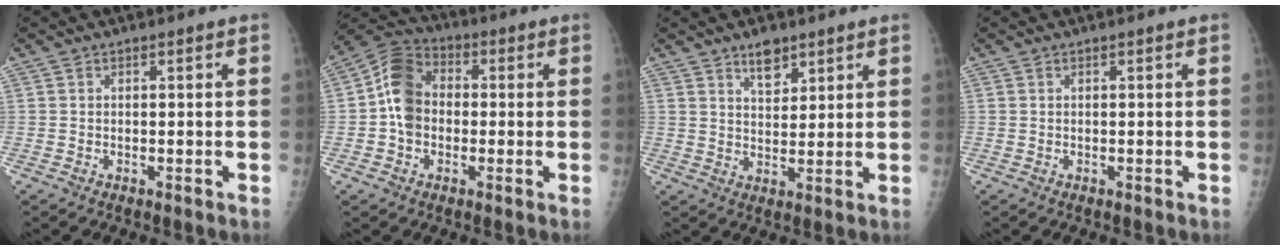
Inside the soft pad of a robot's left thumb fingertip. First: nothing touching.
{"total": 9.7, "force": [-0.6, 7.6, 6.0], "torque": [-0.095, 0.029, -0.026]}
{"total": 5.2, "force": [3.6, 2.6, 2.8], "torque": [-0.025, -0.024, 0.061]}
{"total": 0.0}